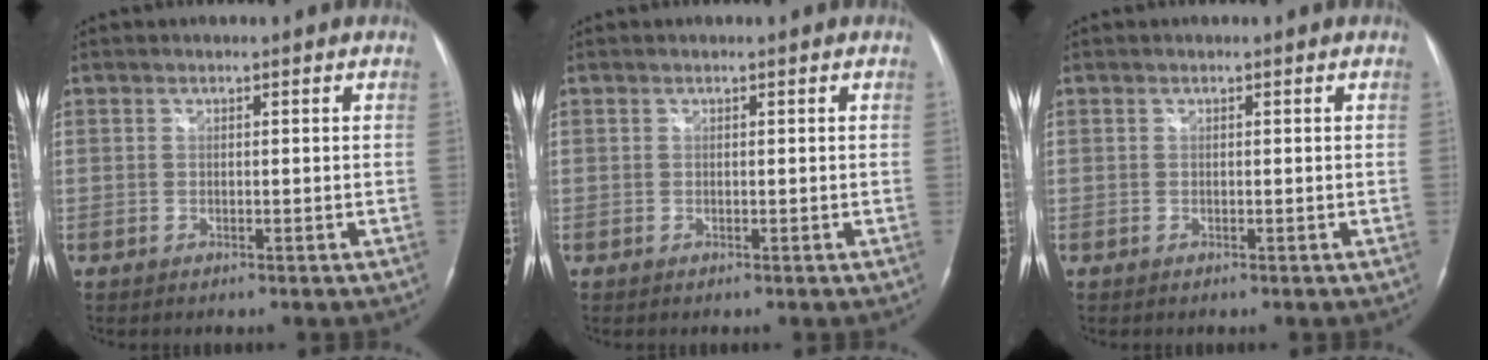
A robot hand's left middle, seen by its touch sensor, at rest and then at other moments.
{"total": 0.0}
{"total": 0.0}